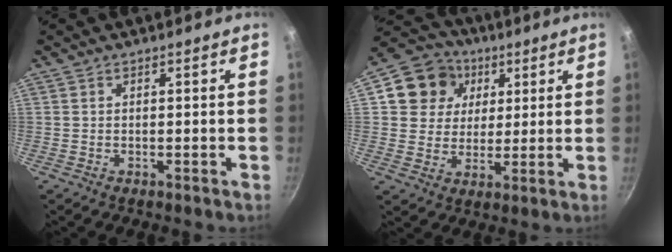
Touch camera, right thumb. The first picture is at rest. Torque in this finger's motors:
{"motor_torque": [0.24, 2.16, 0.11, -0.30, 0.04]}